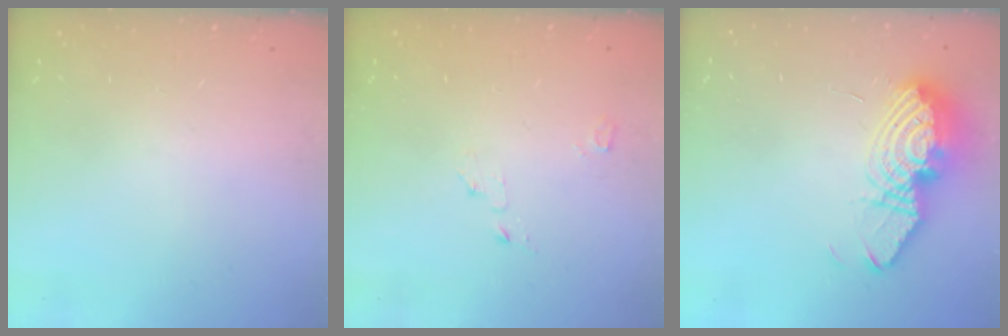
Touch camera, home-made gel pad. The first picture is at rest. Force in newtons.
{"total": 2.4, "press": 2.4, "slide": 0.3}
{"total": 12.7, "press": 12.7, "slide": 1.3}